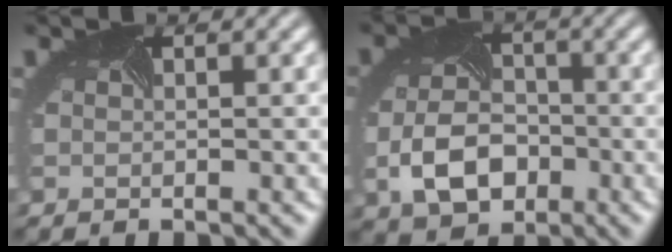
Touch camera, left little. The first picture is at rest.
{"total": 6.0, "force": [-1.9, 4.1, 3.9], "torque": [-0.087, -0.019, -0.029]}